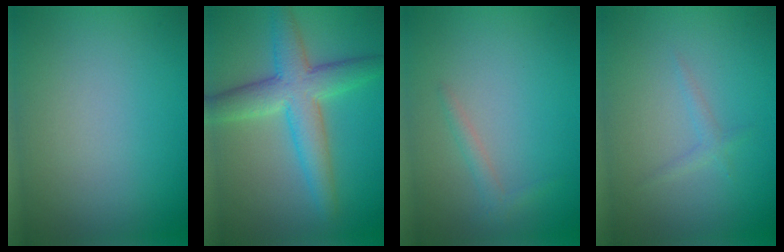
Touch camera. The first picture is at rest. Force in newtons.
{"total": 6.2, "press": 6.2, "slide": 0.1}
{"total": 1.1, "press": 1.1, "slide": 0.0}
{"total": 0.9, "press": 0.9, "slide": 0.1}